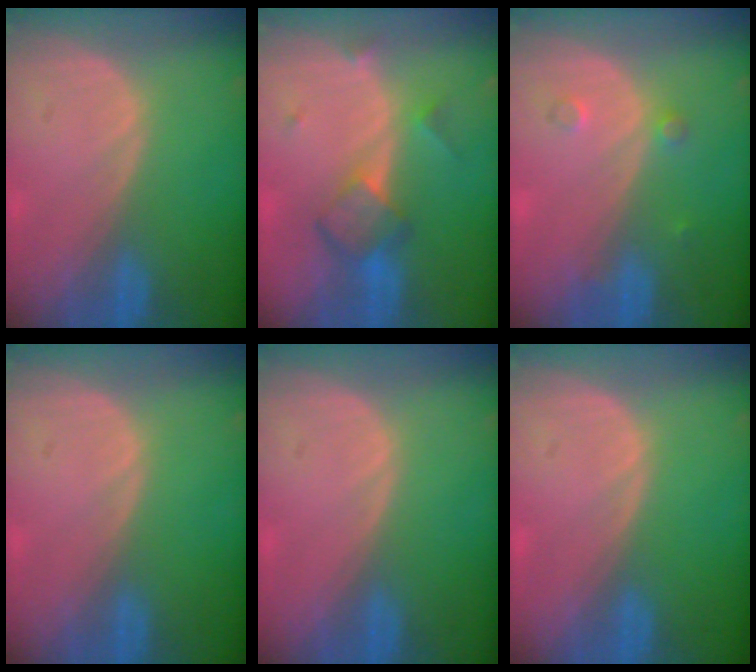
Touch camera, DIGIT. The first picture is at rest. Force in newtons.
{"total": 5.9, "press": 5.2, "slide": 2.9}
{"total": 1.7, "press": 1.7, "slide": 0.3}
{"total": 0.0}
{"total": 0.0}
{"total": 0.0}